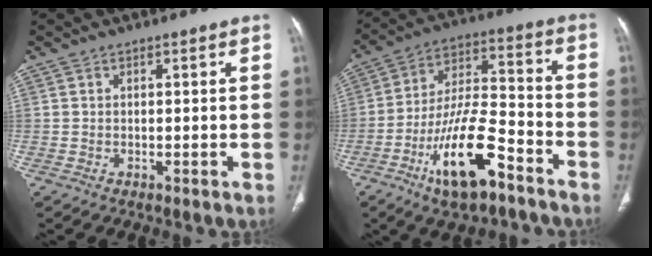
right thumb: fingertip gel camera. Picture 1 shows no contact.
{"total": 16.8, "force": [-9.1, 5.9, 12.8], "torque": [-0.222, 0.064, -0.158]}